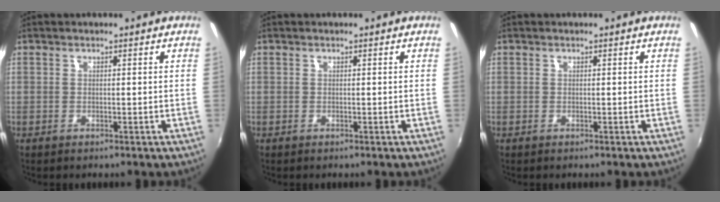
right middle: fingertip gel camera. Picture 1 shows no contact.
{"total": 0.0}
{"total": 0.0}